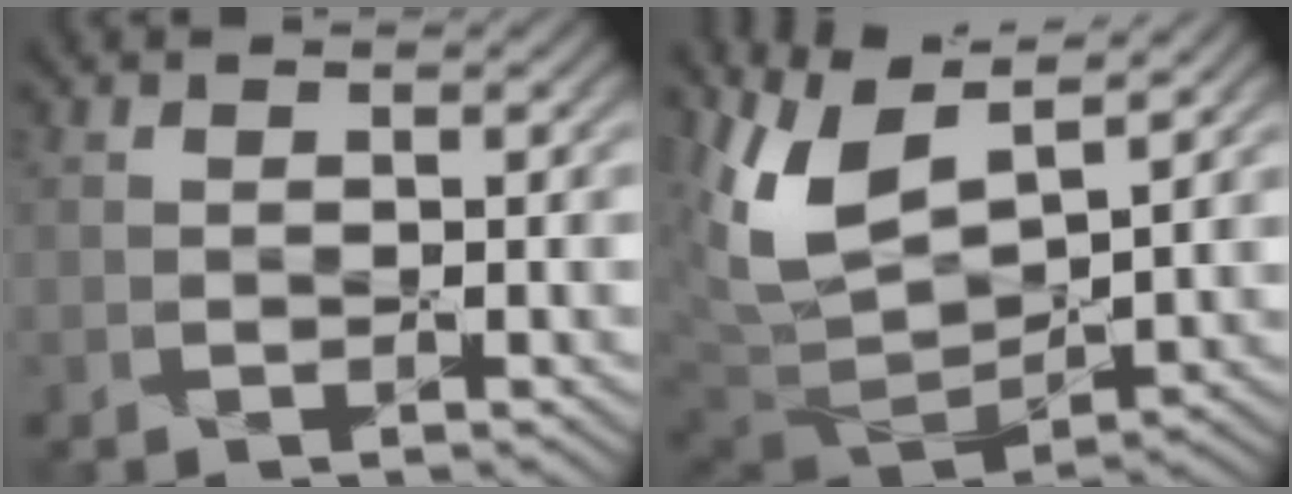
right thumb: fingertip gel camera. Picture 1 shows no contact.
{"total": 11.9, "force": [5.8, 5.4, 9.0], "torque": [-0.218, 0.002, 0.116]}